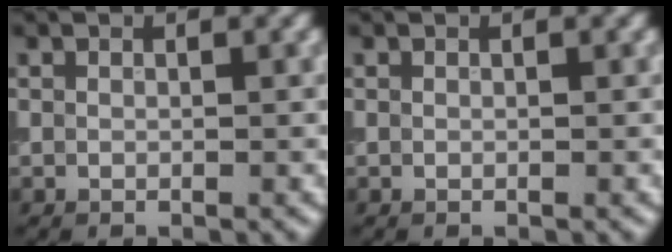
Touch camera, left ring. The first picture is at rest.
{"total": 0.0}